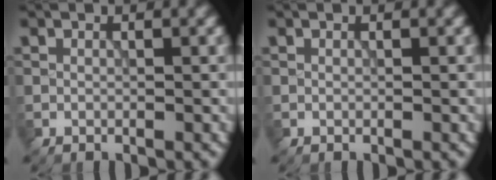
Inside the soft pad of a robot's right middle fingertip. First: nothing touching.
{"total": 0.0}